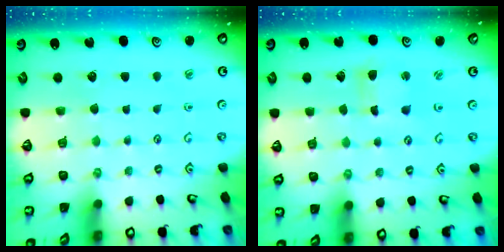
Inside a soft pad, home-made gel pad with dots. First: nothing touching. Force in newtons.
{"total": 3.2, "press": 3.2, "slide": 0.3}